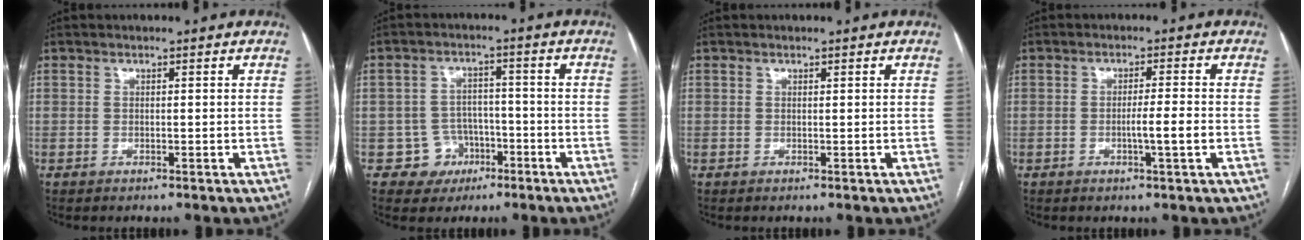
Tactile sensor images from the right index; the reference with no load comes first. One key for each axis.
{"total": 5.4, "fx": -2.4, "fy": 4.8, "fz": 0.1, "tx": 0.011, "ty": 0.017, "tz": -0.032}
{"total": 0.0}
{"total": 3.7, "fx": -1.0, "fy": -0.4, "fz": 3.6, "tx": -0.058, "ty": -0.003, "tz": -0.016}